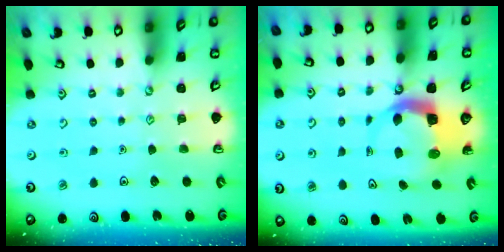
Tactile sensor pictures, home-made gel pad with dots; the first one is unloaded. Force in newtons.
{"total": 5.6, "press": 5.5, "slide": 0.9}